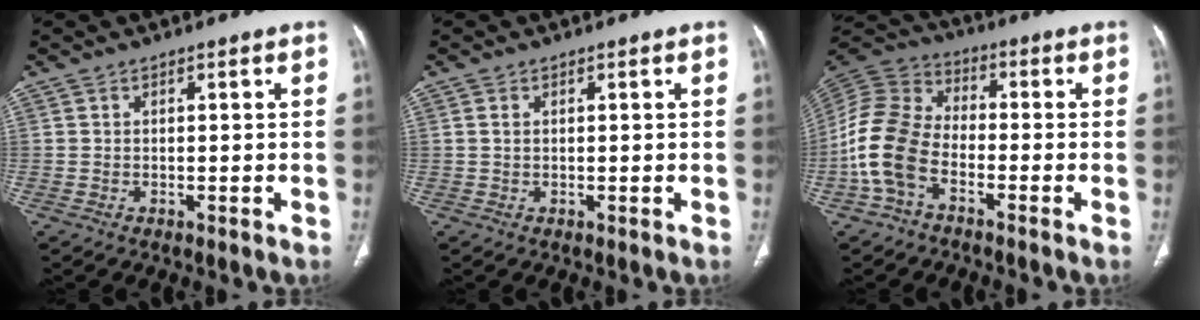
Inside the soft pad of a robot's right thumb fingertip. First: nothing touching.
{"total": 0.8, "force": [0.2, 0.6, 0.6], "torque": [-0.010, 0.000, 0.003]}
{"total": 12.7, "force": [-4.6, 8.1, 8.7], "torque": [-0.185, 0.039, -0.099]}